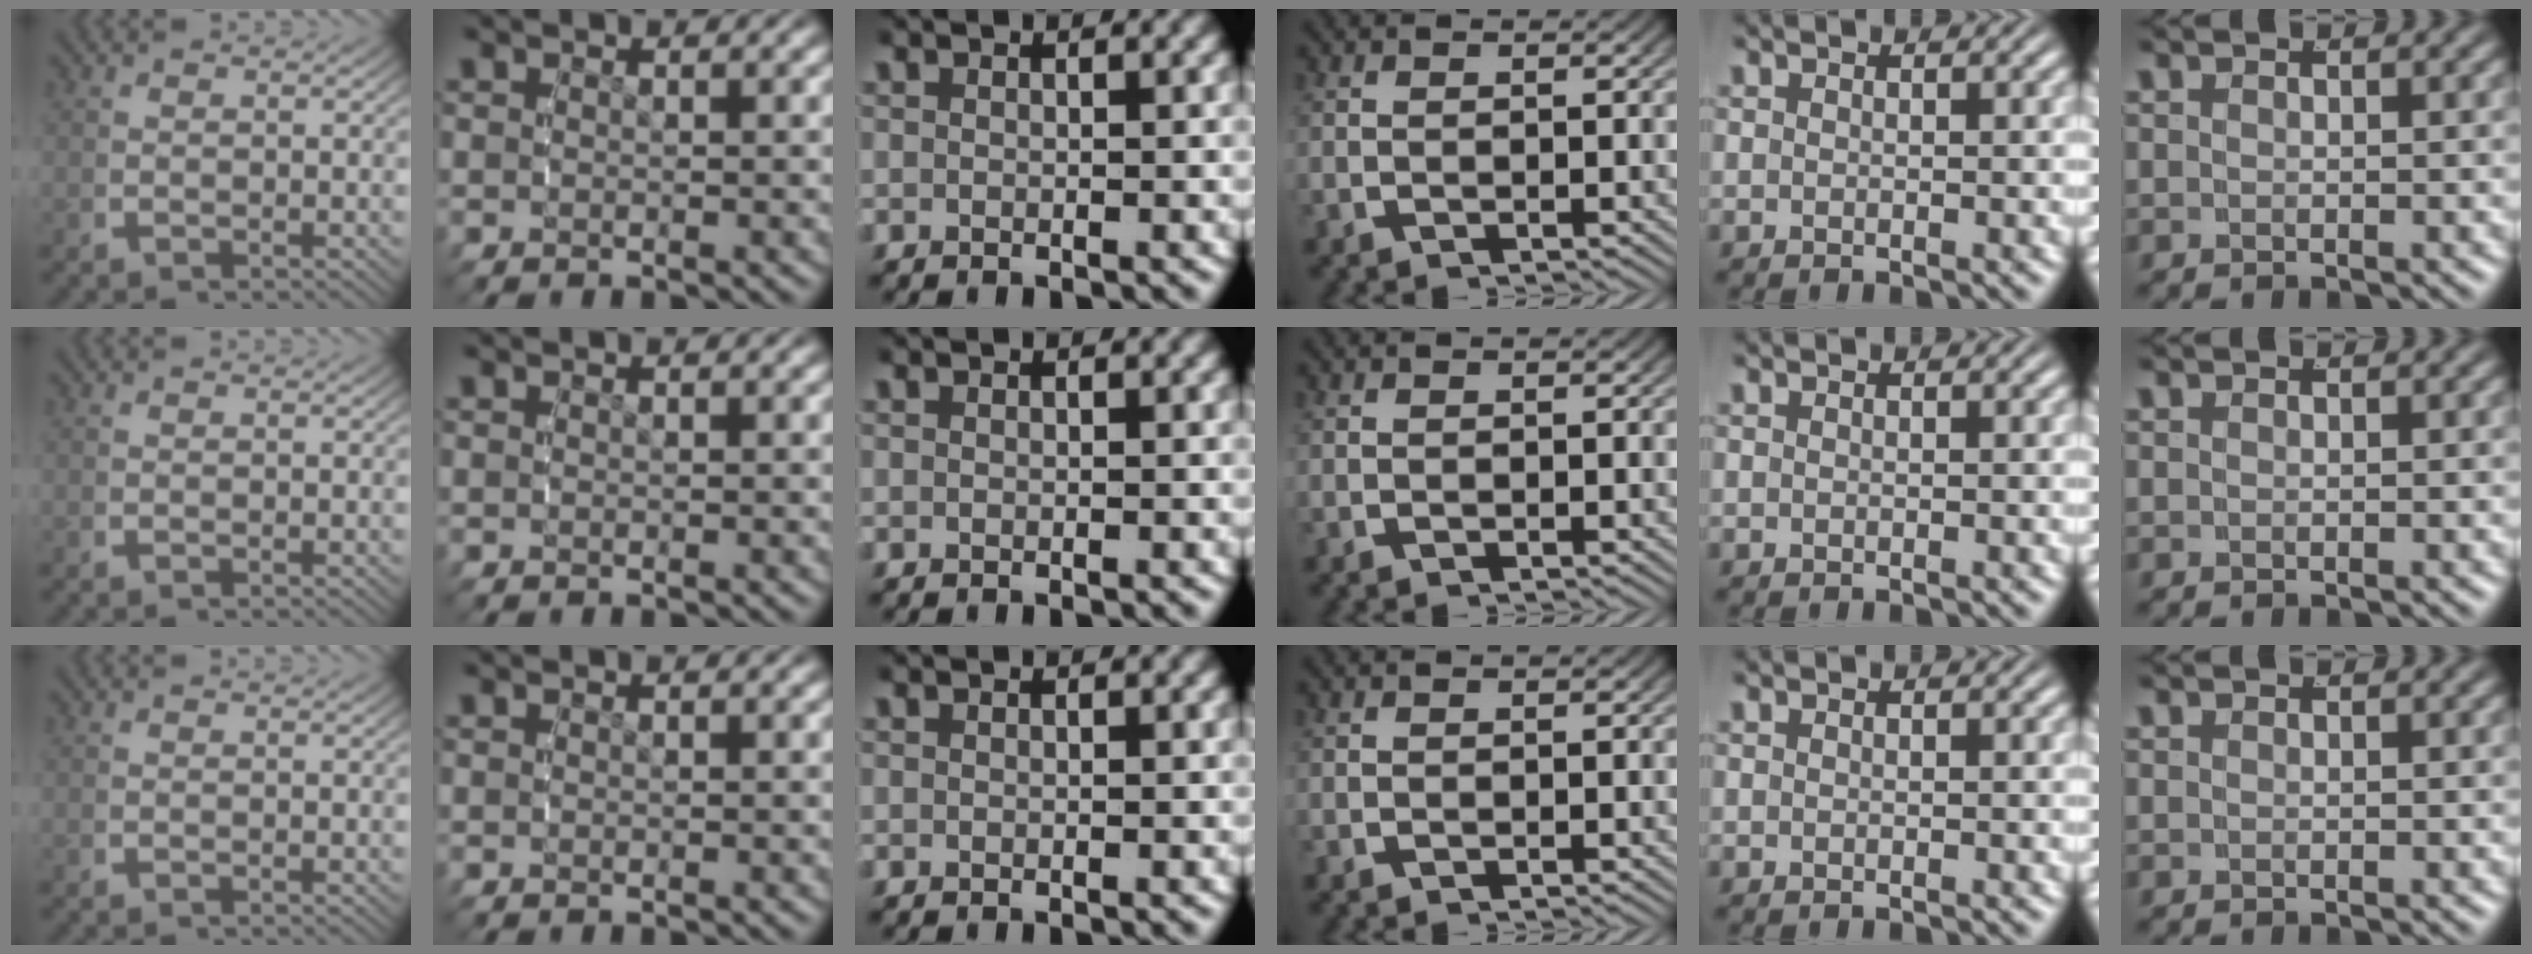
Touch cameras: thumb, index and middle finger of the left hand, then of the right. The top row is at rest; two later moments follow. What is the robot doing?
{"motion": "reach", "object": "measuring cup"}